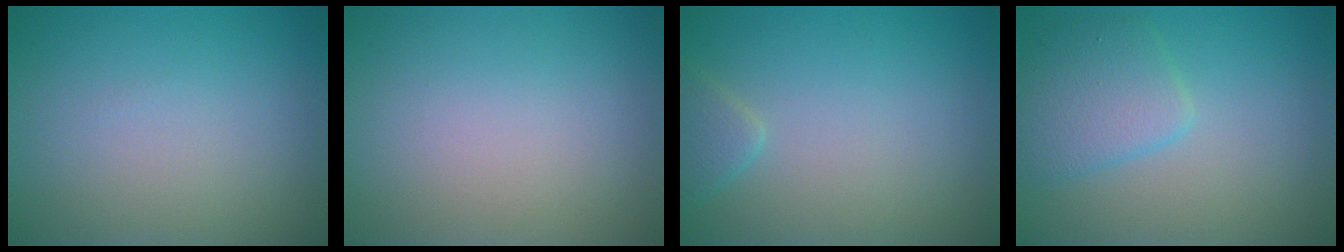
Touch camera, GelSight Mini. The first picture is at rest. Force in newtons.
{"total": 0.0}
{"total": 1.5, "press": 1.5, "slide": 0.2}
{"total": 3.5, "press": 3.5, "slide": 0.1}